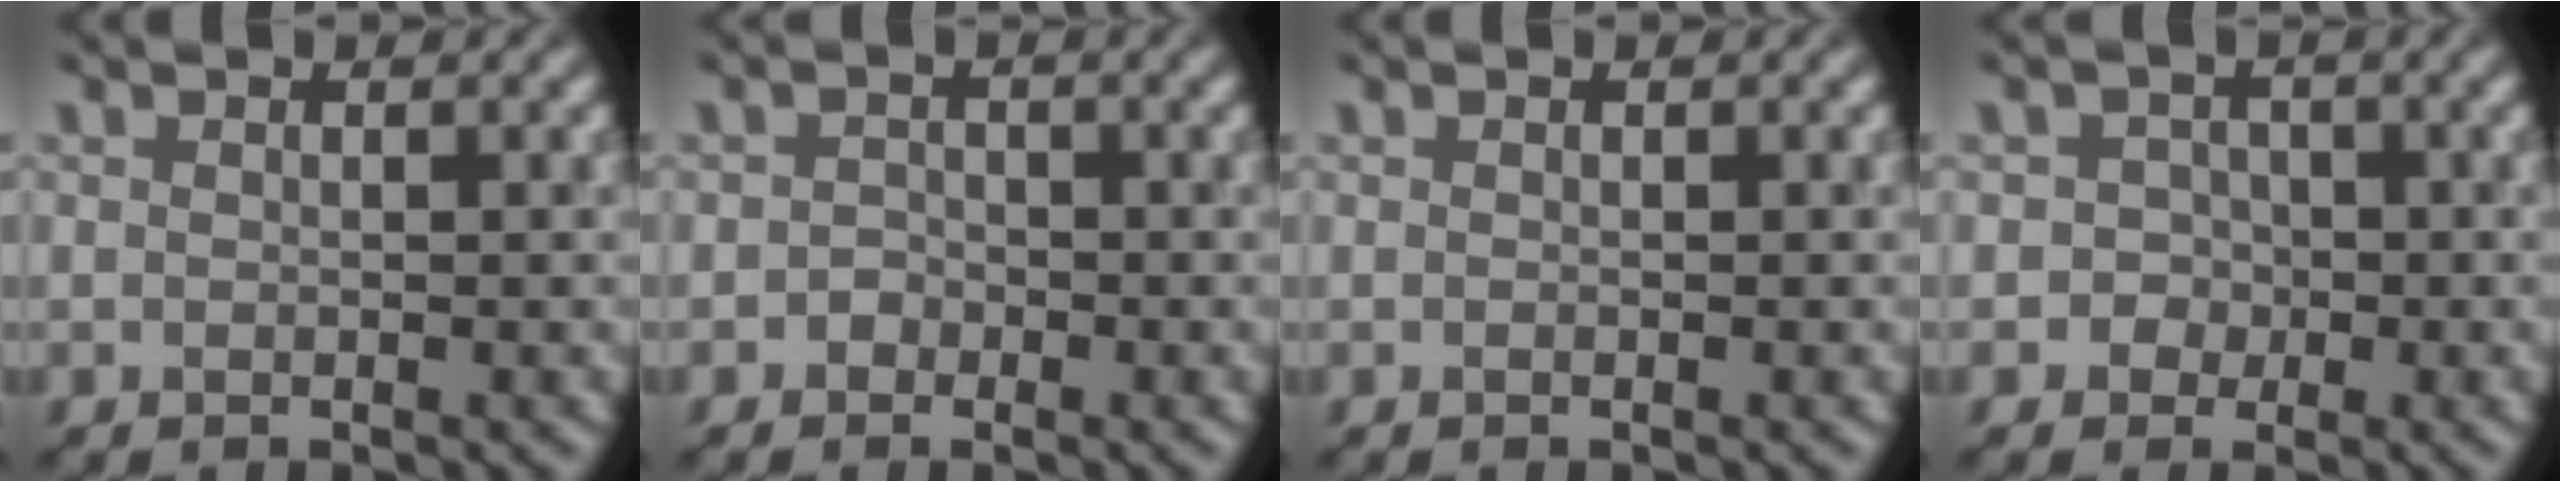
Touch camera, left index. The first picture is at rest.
{"total": 0.8, "force": [-0.4, 0.7, 0.0], "torque": [0.003, 0.005, -0.009]}
{"total": 0.0}
{"total": 2.2, "force": [-0.3, 2.2, 0.1], "torque": [0.035, 0.015, -0.025]}